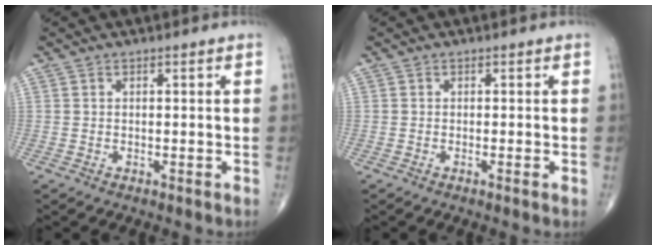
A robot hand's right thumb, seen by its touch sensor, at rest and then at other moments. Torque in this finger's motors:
{"motor_torque": [-0.18, 0.01, -0.31, -0.30, 0.00]}